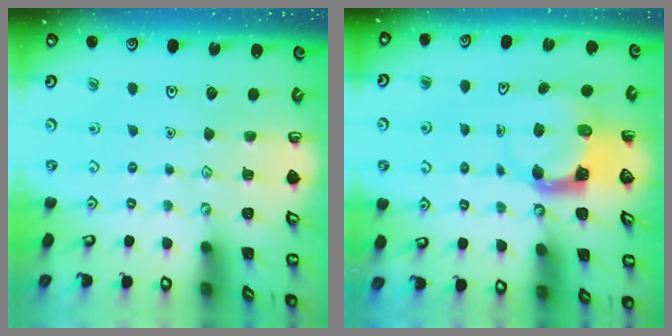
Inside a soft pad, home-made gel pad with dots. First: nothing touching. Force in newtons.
{"total": 3.7, "press": 3.7, "slide": 0.5}